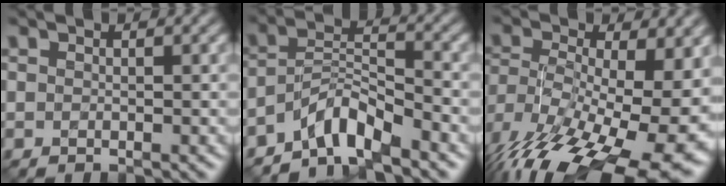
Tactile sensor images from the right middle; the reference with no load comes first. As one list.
[{"total": 4.6, "force": [-3.7, 1.1, 2.5], "torque": [-0.038, 0.008, -0.078]}, {"total": 19.0, "force": [-8.3, 8.5, 14.7], "torque": [-0.240, -0.030, -0.105]}]